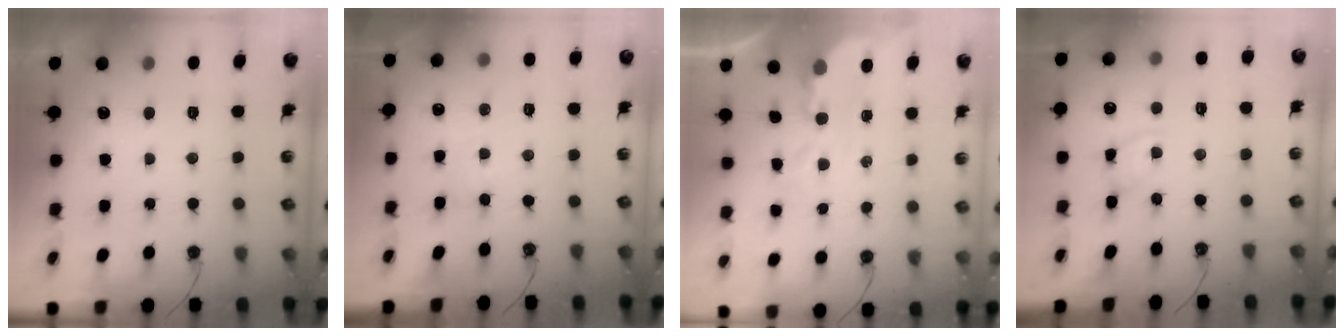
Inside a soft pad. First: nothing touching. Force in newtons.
{"total": 1.3, "press": 1.3, "slide": 0.2}
{"total": 3.6, "press": 3.6, "slide": 0.3}
{"total": 3.0, "press": 3.0, "slide": 0.2}